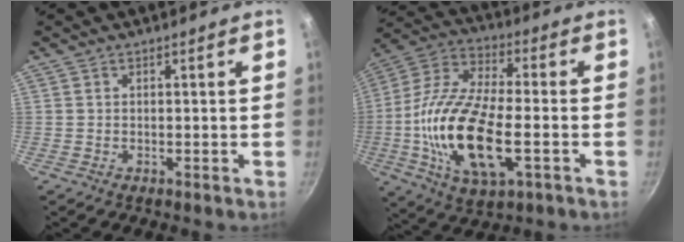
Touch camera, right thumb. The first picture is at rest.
{"total": 20.9, "force": [-4.1, 8.8, 18.5], "torque": [-0.362, 0.016, -0.090]}